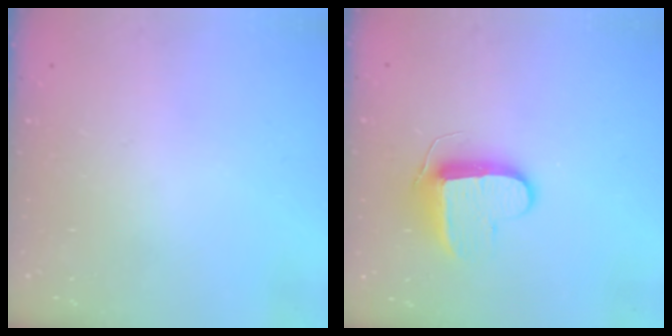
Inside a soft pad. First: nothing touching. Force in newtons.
{"total": 9.9, "press": 9.9, "slide": 0.1}